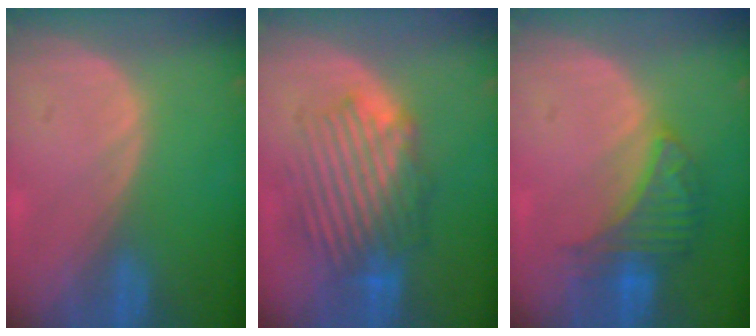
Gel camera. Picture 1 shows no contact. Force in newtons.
{"total": 8.9, "press": 8.6, "slide": 2.2}
{"total": 6.6, "press": 6.2, "slide": 2.2}